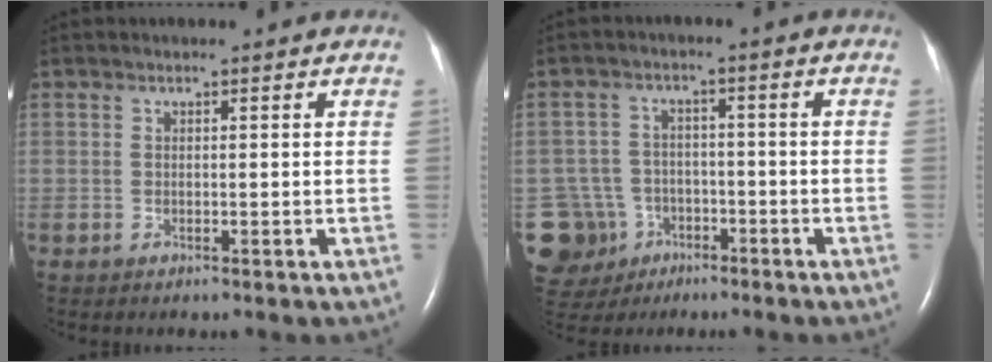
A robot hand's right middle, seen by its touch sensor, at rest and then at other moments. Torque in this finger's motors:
{"motor_torque": [1.36, -0.78, 0.67, 0.05]}